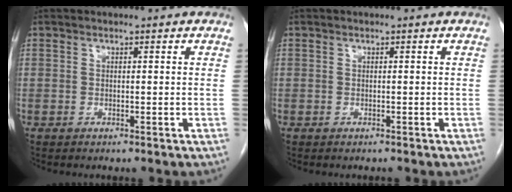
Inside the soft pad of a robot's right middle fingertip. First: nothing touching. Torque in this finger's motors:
{"motor_torque": [-0.02, 0.12, -0.02, 0.00]}